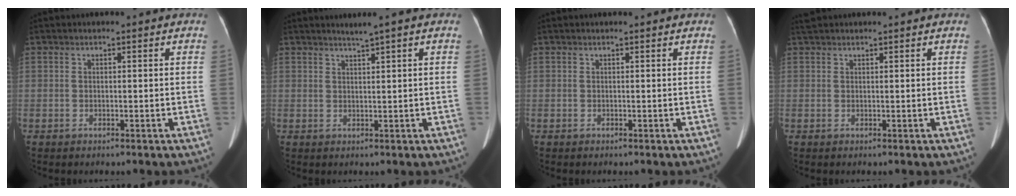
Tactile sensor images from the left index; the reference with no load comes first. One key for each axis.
{"total": 1.8, "fx": 1.3, "fy": -0.6, "fz": 1.0, "tx": -0.021, "ty": -0.001, "tz": 0.028}
{"total": 0.0}
{"total": 1.8, "fx": 1.7, "fy": 0.3, "fz": 0.6, "tx": -0.017, "ty": 0.029, "tz": 0.034}